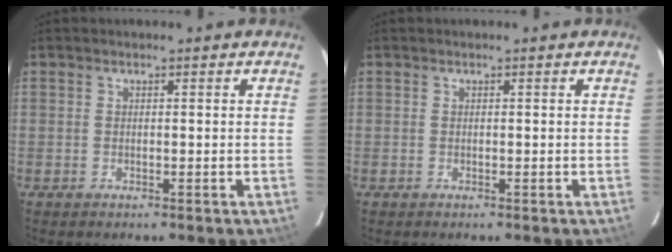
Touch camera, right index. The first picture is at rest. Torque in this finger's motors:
{"motor_torque": [0.01, 0.01, 0.01, 0.00]}